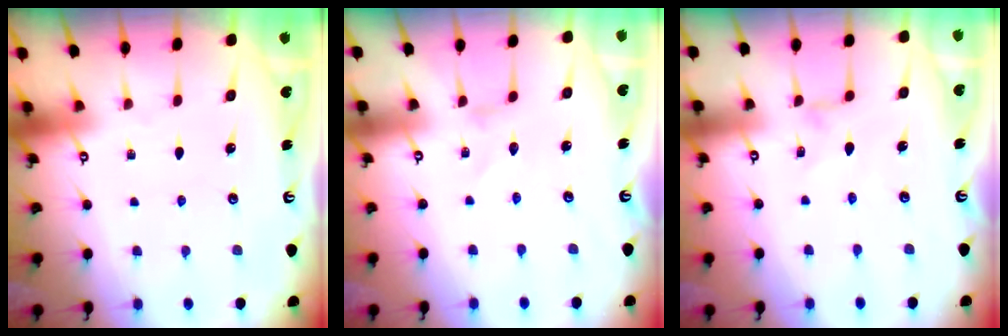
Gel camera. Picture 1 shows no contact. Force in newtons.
{"total": 0.0}
{"total": 0.0}